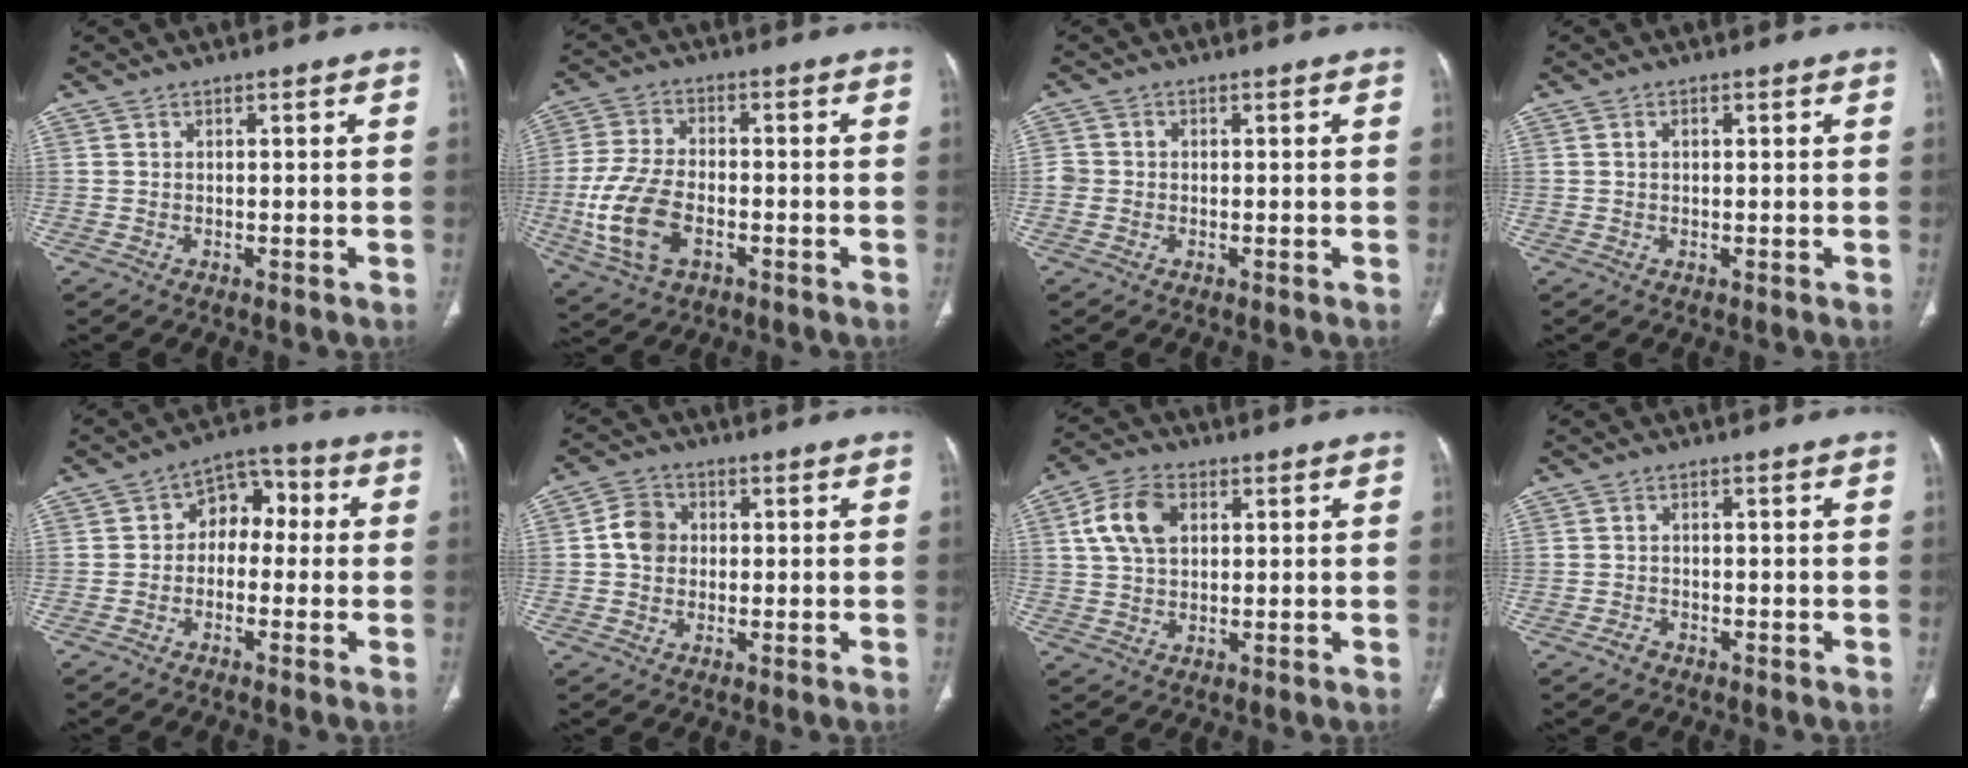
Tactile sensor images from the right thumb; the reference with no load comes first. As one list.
[{"total": 12.8, "force": [-3.5, 7.5, 9.7], "torque": [-0.208, 0.010, -0.065]}, {"total": 2.3, "force": [-0.4, 2.2, 0.6], "torque": [0.000, 0.009, -0.009]}, {"total": 1.1, "force": [0.3, 0.7, 0.8], "torque": [-0.016, 0.005, 0.005]}, {"total": 7.7, "force": [-0.2, 5.6, 5.3], "torque": [-0.041, 0.037, -0.019]}, {"total": 7.1, "force": [0.5, 6.3, 3.2], "torque": [-0.037, 0.012, -0.003]}, {"total": 8.8, "force": [2.5, 5.9, 6.1], "torque": [-0.109, 0.007, 0.043]}, {"total": 1.4, "force": [-1.0, 0.9, 0.4], "torque": [-0.010, 0.006, -0.021]}]